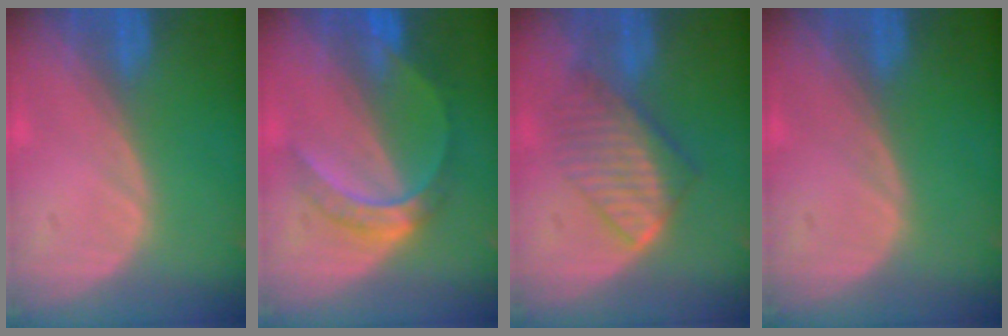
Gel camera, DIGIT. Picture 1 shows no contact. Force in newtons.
{"total": 5.8, "press": 5.6, "slide": 1.2}
{"total": 6.6, "press": 6.3, "slide": 1.9}
{"total": 0.0}